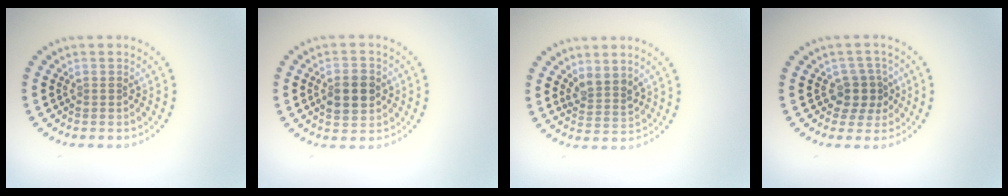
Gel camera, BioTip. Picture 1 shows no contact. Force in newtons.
{"total": 3.9, "press": 3.9, "slide": 0.0}
{"total": 2.3, "press": 1.8, "slide": 1.5}
{"total": 2.6, "press": 2.1, "slide": 1.5}